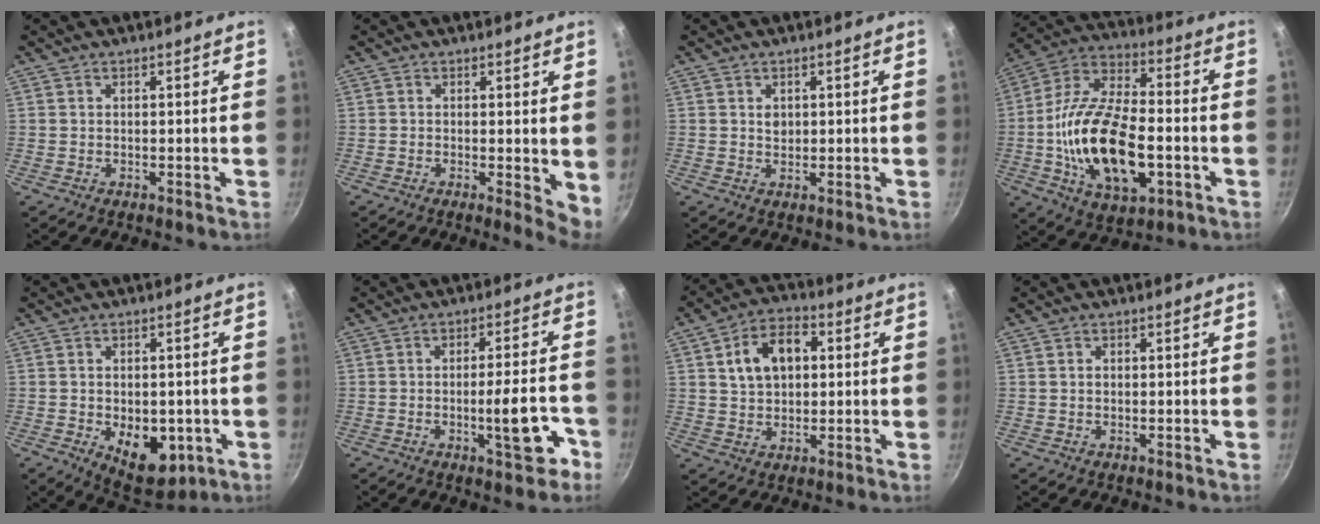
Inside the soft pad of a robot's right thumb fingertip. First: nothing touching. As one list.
[{"total": 4.5, "force": [0.1, 1.6, 4.2], "torque": [-0.052, -0.012, 0.000]}, {"total": 1.7, "force": [0.5, 1.4, 0.9], "torque": [-0.009, -0.004, 0.008]}, {"total": 22.3, "force": [-4.3, 11.4, 18.7], "torque": [-0.336, 0.026, -0.082]}, {"total": 11.0, "force": [-2.7, 6.8, 8.2], "torque": [-0.076, -0.006, -0.021]}, {"total": 9.0, "force": [-3.6, 3.5, 7.5], "torque": [-0.070, 0.030, -0.042]}, {"total": 11.0, "force": [2.6, 7.5, 7.6], "torque": [-0.103, 0.015, 0.037]}, {"total": 1.1, "force": [0.1, 0.9, 0.6], "torque": [-0.009, 0.005, 0.002]}]